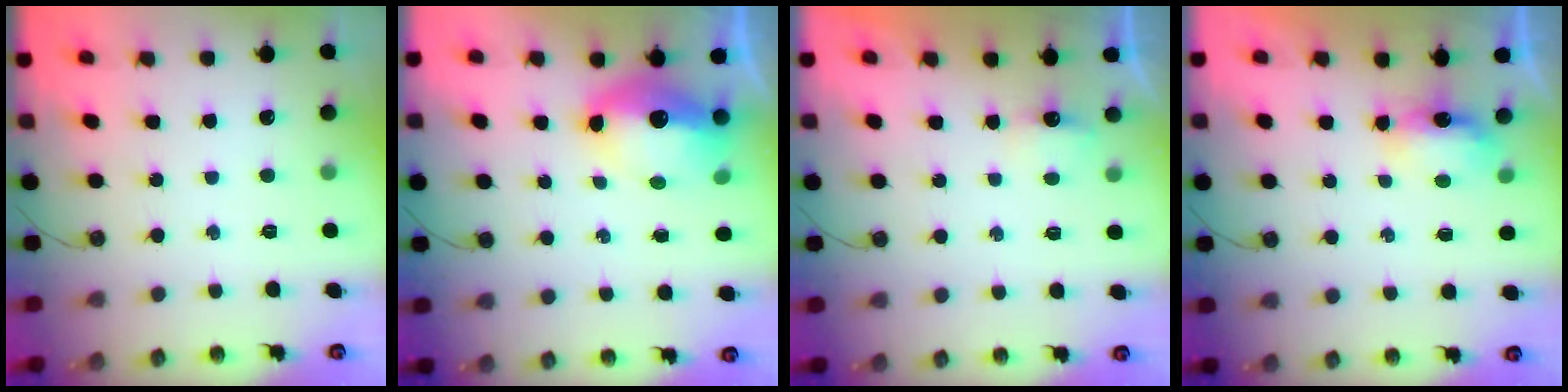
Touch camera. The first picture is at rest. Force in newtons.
{"total": 11.5, "press": 11.4, "slide": 1.5}
{"total": 2.9, "press": 2.9, "slide": 0.3}
{"total": 5.0, "press": 5.0, "slide": 0.6}